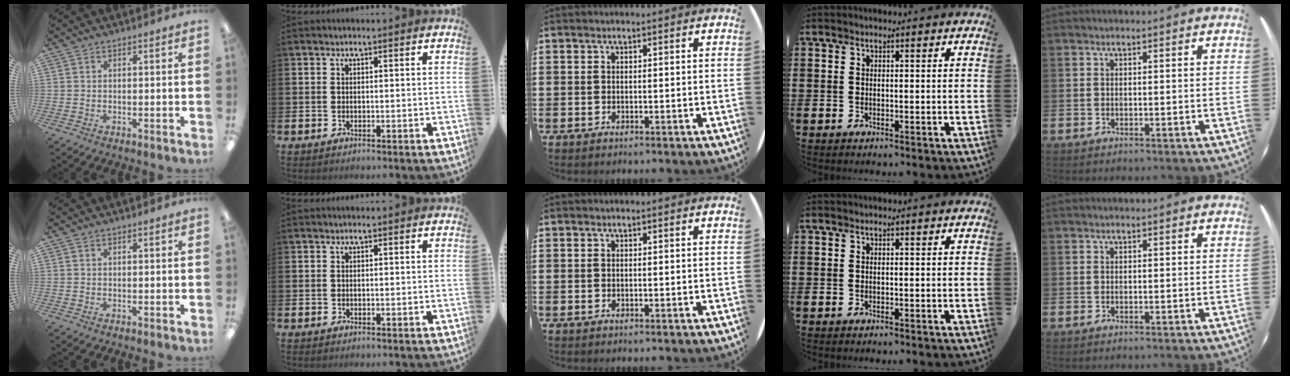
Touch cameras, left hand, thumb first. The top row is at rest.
{}